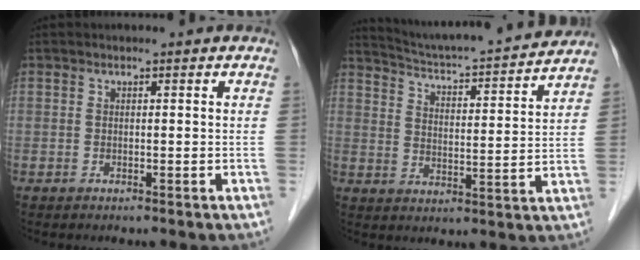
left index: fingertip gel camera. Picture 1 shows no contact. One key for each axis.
{"total": 17.5, "fx": 16.5, "fy": 0.2, "fz": 6.0, "tx": -0.105, "ty": -0.012, "tz": 0.235}